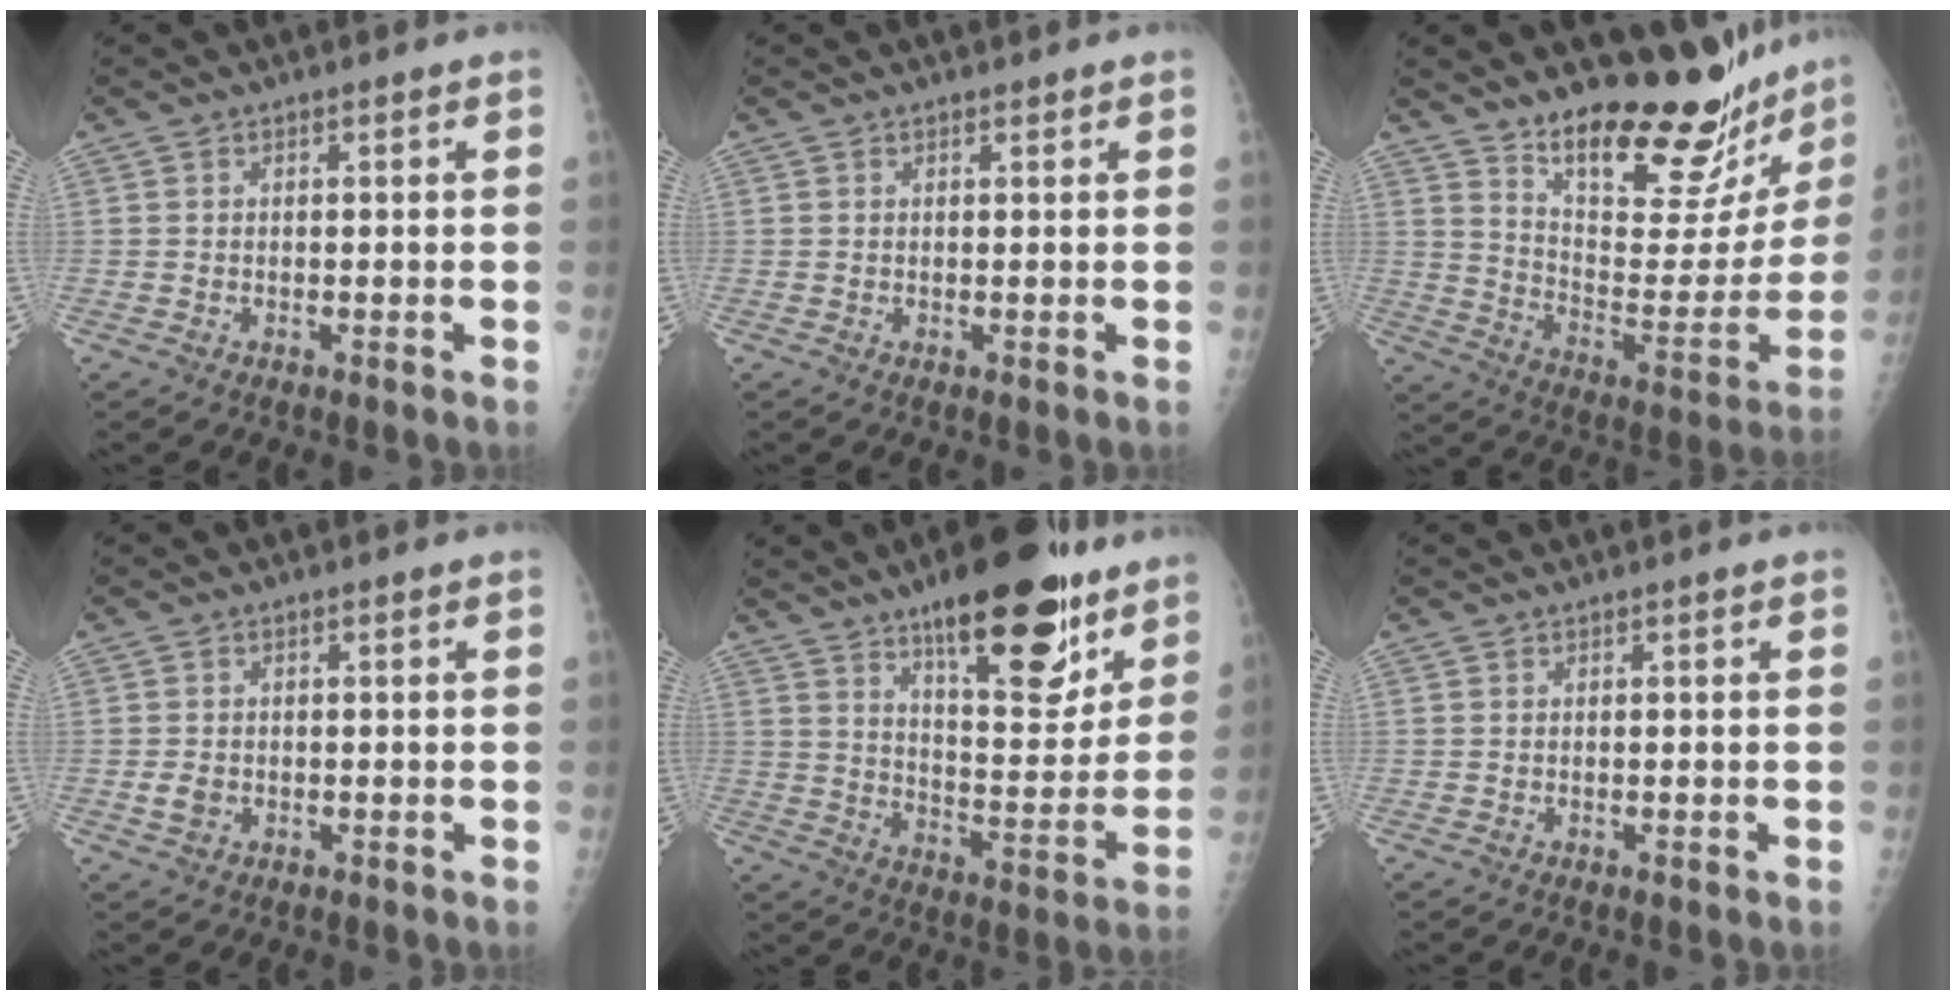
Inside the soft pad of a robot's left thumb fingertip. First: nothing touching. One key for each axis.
{"total": 0.6, "fx": 0.5, "fy": 0.2, "fz": 0.3, "tx": -0.006, "ty": -0.004, "tz": 0.008}
{"total": 23.5, "fx": 20.0, "fy": 6.3, "fz": 10.6, "tx": -0.109, "ty": -0.151, "tz": 0.292}
{"total": 2.3, "fx": -0.4, "fy": 1.8, "fz": 1.3, "tx": -0.022, "ty": 0.000, "tz": -0.005}
{"total": 21.6, "fx": 13.8, "fy": 7.5, "fz": 14.8, "tx": -0.165, "ty": -0.073, "tz": 0.213}
{"total": 0.0}